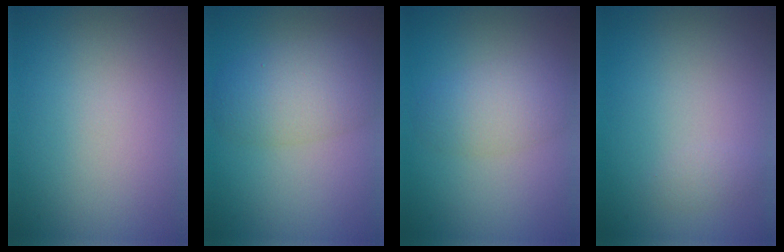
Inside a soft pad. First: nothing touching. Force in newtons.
{"total": 5.0, "press": 5.0, "slide": 0.1}
{"total": 3.2, "press": 3.2, "slide": 0.0}
{"total": 0.7, "press": 0.7, "slide": 0.1}